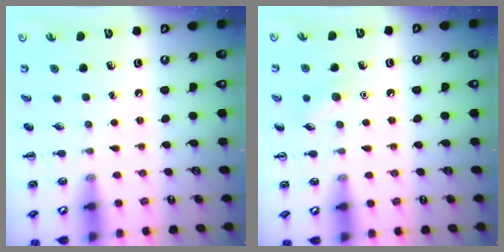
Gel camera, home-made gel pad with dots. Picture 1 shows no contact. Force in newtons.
{"total": 6.9, "press": 6.7, "slide": 1.6}